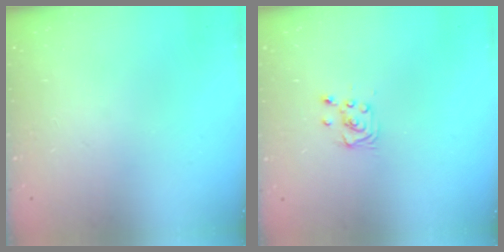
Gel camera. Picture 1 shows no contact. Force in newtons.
{"total": 3.4, "press": 3.4, "slide": 0.4}